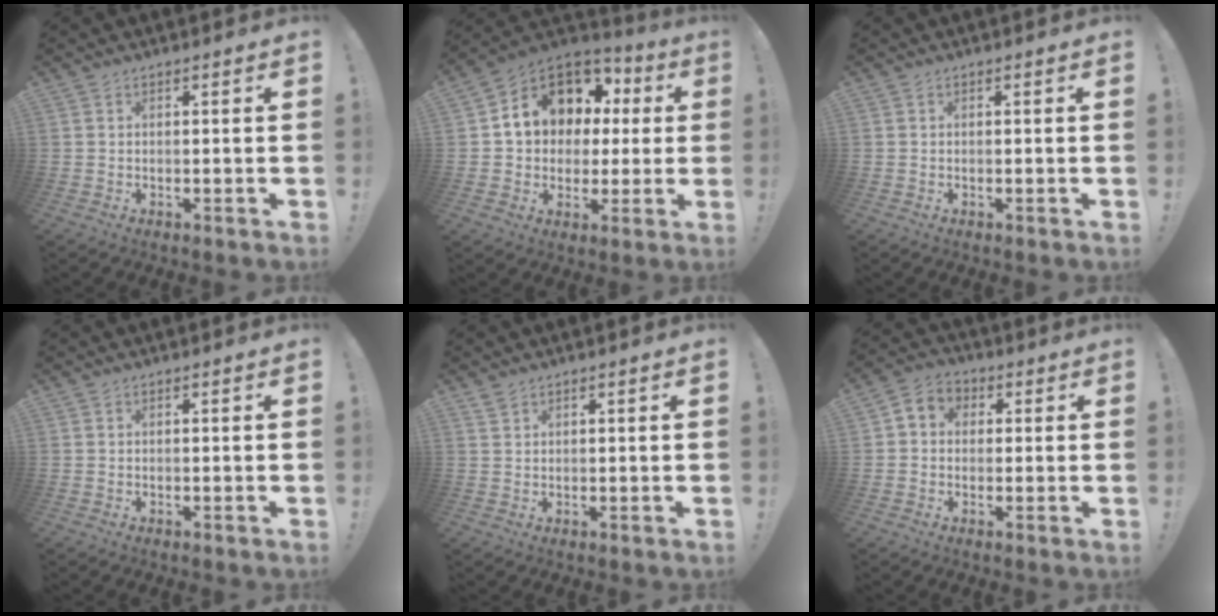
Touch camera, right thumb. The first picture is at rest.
{"total": 12.6, "force": [4.4, 10.3, 5.6], "torque": [-0.085, -0.028, 0.095]}
{"total": 0.0}
{"total": 0.0}
{"total": 1.8, "force": [1.6, 0.8, 0.4], "torque": [-0.007, -0.006, 0.030]}
{"total": 4.9, "force": [-0.3, 4.3, 2.2], "torque": [-0.027, 0.011, -0.003]}